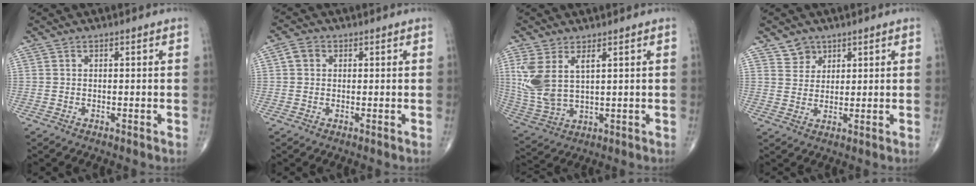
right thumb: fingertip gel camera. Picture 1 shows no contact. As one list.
[{"total": 2.6, "force": [0.6, 2.1, 1.3], "torque": [-0.021, 0.007, 0.008]}, {"total": 10.0, "force": [3.3, 4.8, 8.1], "torque": [-0.181, -0.009, 0.081]}, {"total": 3.8, "force": [2.6, 2.8, 0.3], "torque": [0.017, -0.018, 0.043]}]